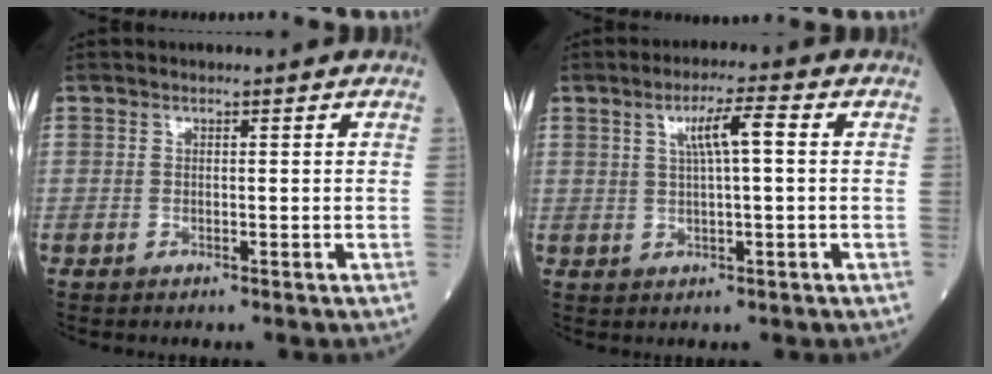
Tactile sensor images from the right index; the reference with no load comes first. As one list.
[{"total": 4.9, "force": [1.3, 0.3, 4.8], "torque": [-0.087, 0.010, 0.023]}]